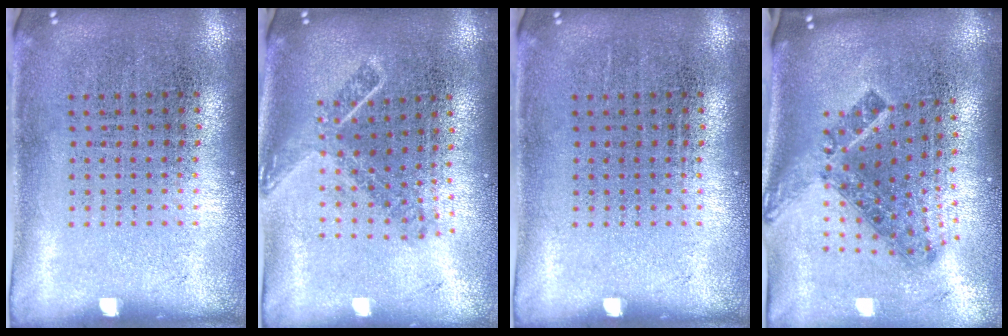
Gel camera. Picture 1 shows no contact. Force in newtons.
{"total": 1.8, "press": 1.3, "slide": 1.2}
{"total": 0.0}
{"total": 1.6, "press": 1.2, "slide": 1.1}